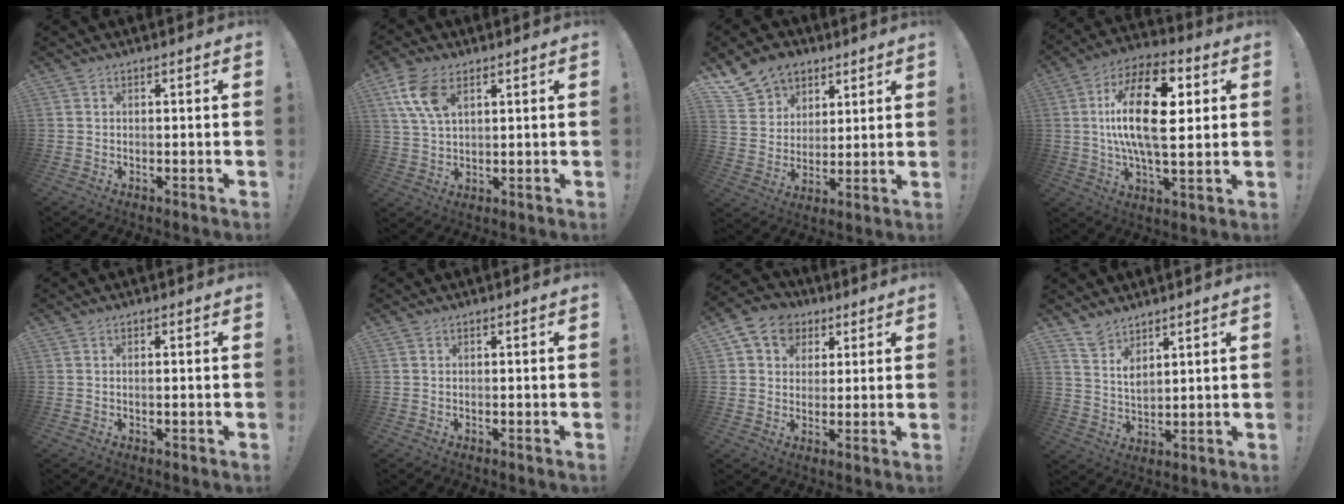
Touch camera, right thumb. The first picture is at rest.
{"total": 10.2, "force": [4.8, 5.5, 7.1], "torque": [-0.145, -0.009, 0.091]}
{"total": 12.5, "force": [8.0, 9.0, 3.2], "torque": [-0.051, -0.051, 0.160]}
{"total": 21.8, "force": [3.3, 9.6, 19.3], "torque": [-0.348, -0.003, 0.042]}
{"total": 0.8, "force": [0.0, 0.0, 0.8], "torque": [-0.010, -0.002, 0.000]}
{"total": 0.0}
{"total": 10.0, "force": [4.1, 8.2, 3.9], "torque": [-0.062, -0.011, 0.085]}
{"total": 6.1, "force": [5.3, 2.3, 2.0], "torque": [-0.039, -0.035, 0.100]}